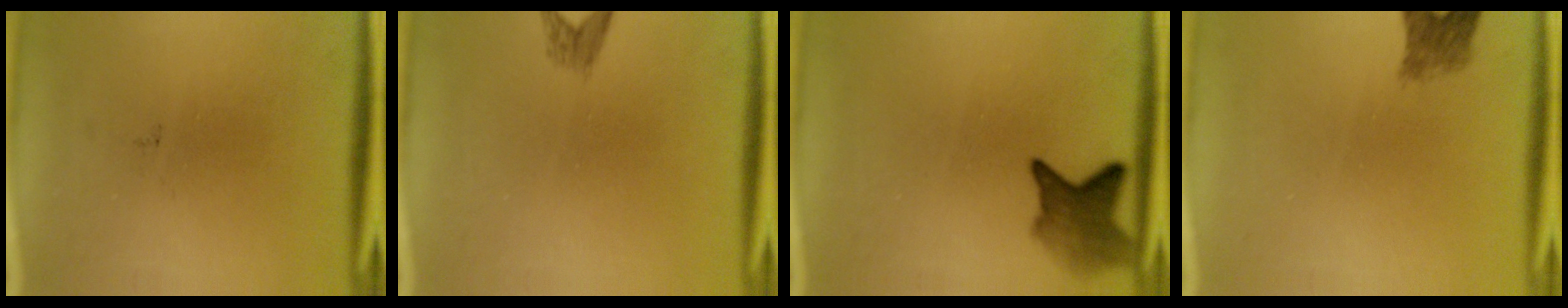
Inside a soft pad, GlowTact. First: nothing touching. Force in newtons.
{"total": 1.4}
{"total": 4.7}
{"total": 2.7}